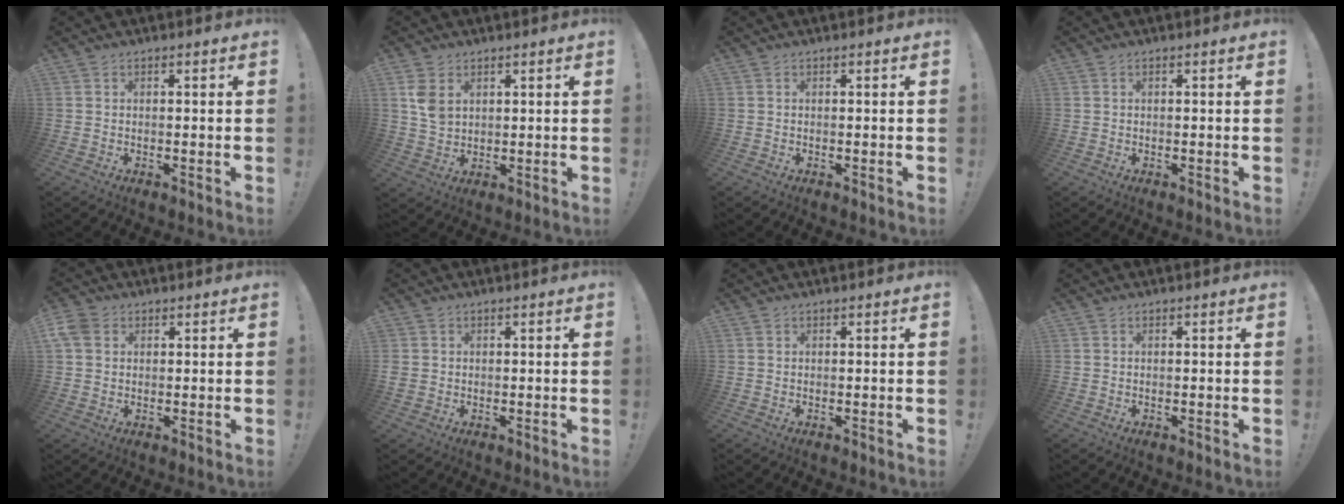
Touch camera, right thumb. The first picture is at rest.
{"total": 6.5, "force": [2.6, 4.6, 3.9], "torque": [-0.067, -0.006, 0.049]}
{"total": 0.0}
{"total": 0.0}
{"total": 5.8, "force": [2.3, 4.4, 3.1], "torque": [-0.063, 0.002, 0.046]}
{"total": 1.7, "force": [0.2, 1.7, 0.5], "torque": [-0.009, 0.001, 0.006]}
{"total": 0.0}
{"total": 0.0}